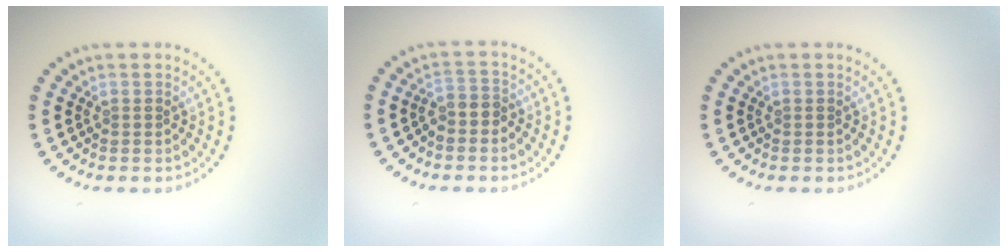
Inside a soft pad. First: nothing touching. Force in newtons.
{"total": 1.8, "press": 1.6, "slide": 0.9}
{"total": 0.0}